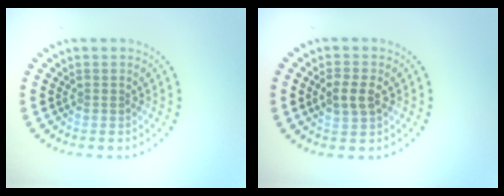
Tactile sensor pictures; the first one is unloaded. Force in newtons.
{"total": 2.4, "press": 2.4, "slide": 0.3}